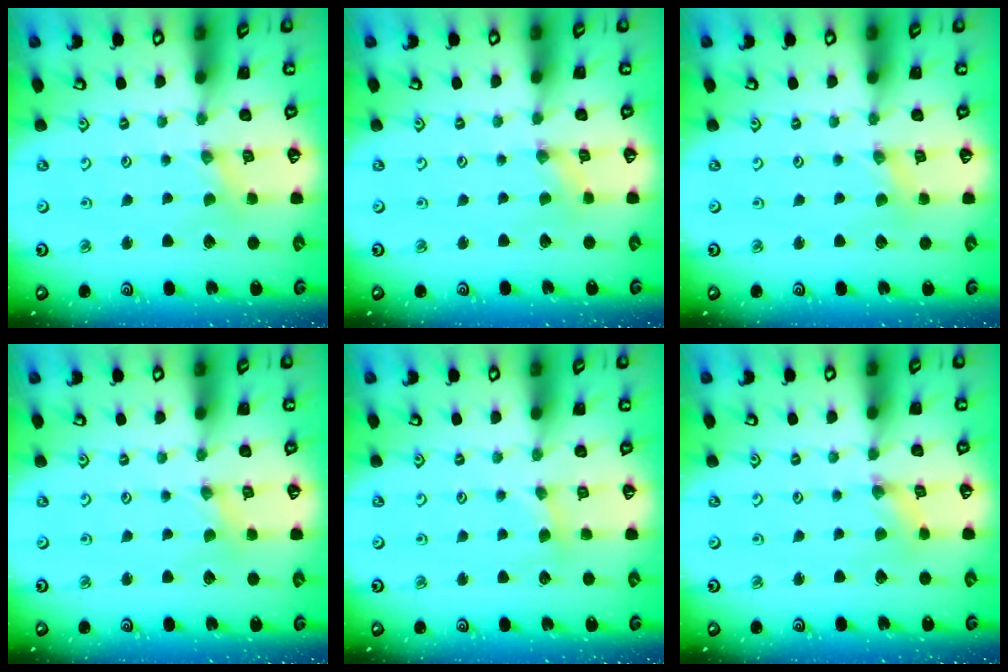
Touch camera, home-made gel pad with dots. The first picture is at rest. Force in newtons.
{"total": 0.6, "press": 0.5, "slide": 0.2}
{"total": 1.1, "press": 1.1, "slide": 0.2}
{"total": 0.0}
{"total": 1.9, "press": 1.8, "slide": 0.4}
{"total": 1.0, "press": 1.0, "slide": 0.3}